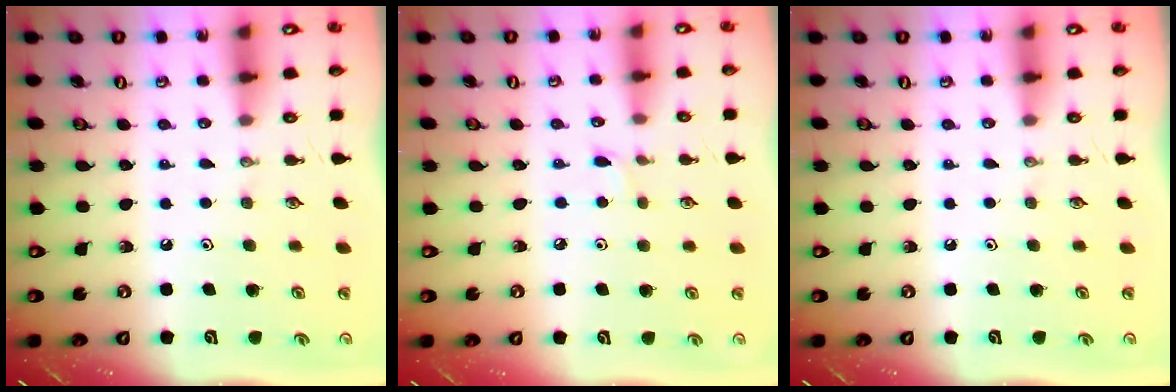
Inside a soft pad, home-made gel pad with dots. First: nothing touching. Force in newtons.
{"total": 1.9, "press": 1.9, "slide": 0.2}
{"total": 0.0}